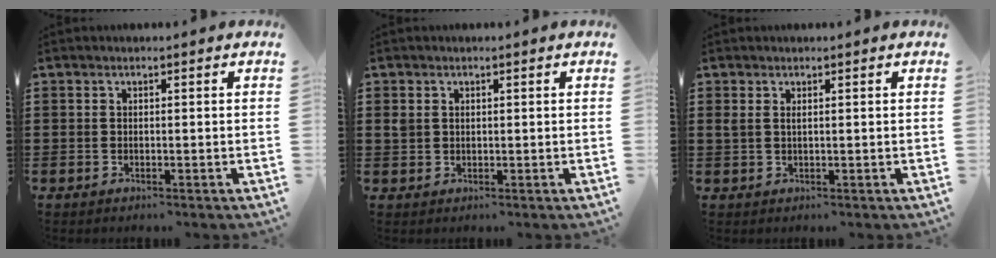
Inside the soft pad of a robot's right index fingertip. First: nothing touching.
{"total": 1.4, "force": [0.5, 1.1, 0.6], "torque": [-0.015, 0.006, 0.009]}
{"total": 0.9, "force": [0.4, 0.3, 0.8], "torque": [-0.017, 0.003, 0.008]}